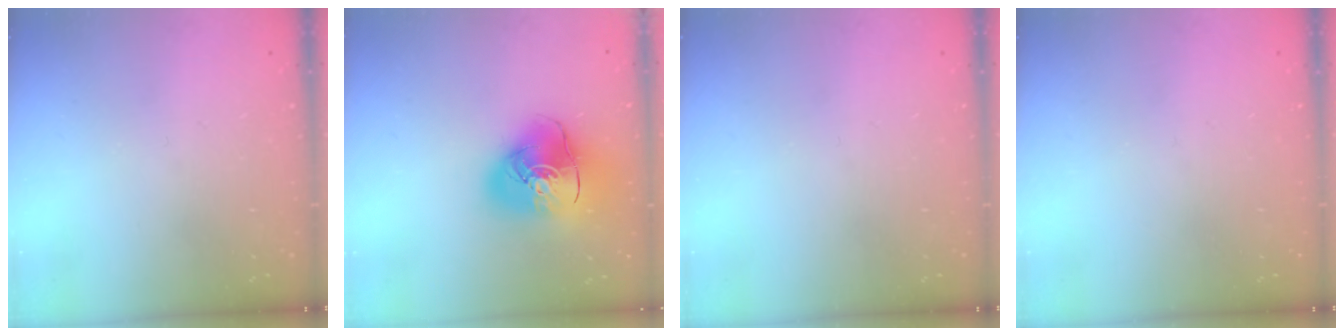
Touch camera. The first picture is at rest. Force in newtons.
{"total": 18.1, "press": 17.9, "slide": 2.7}
{"total": 0.0}
{"total": 0.0}